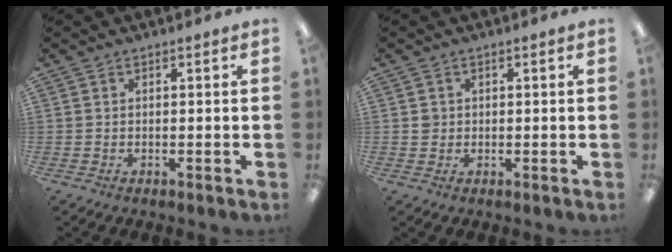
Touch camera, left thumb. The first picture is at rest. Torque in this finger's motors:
{"motor_torque": [-0.19, -0.19, -0.17, 0.09, 0.00]}